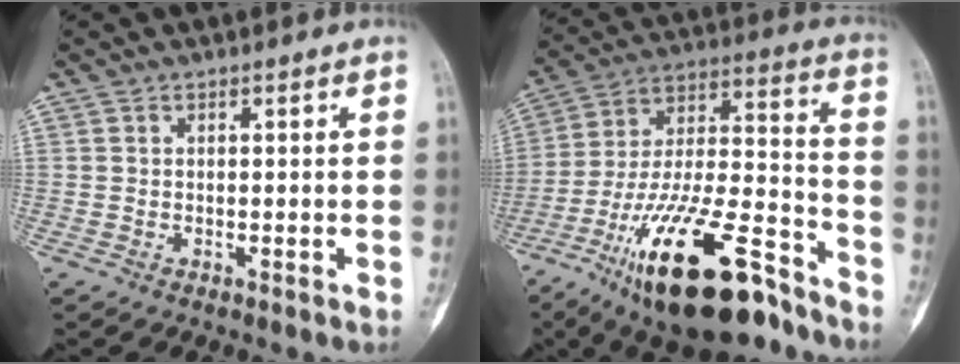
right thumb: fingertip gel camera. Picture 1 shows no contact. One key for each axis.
{"total": 26.7, "fx": -16.6, "fy": 9.1, "fz": 18.9, "tx": -0.314, "ty": 0.078, "tz": -0.277}